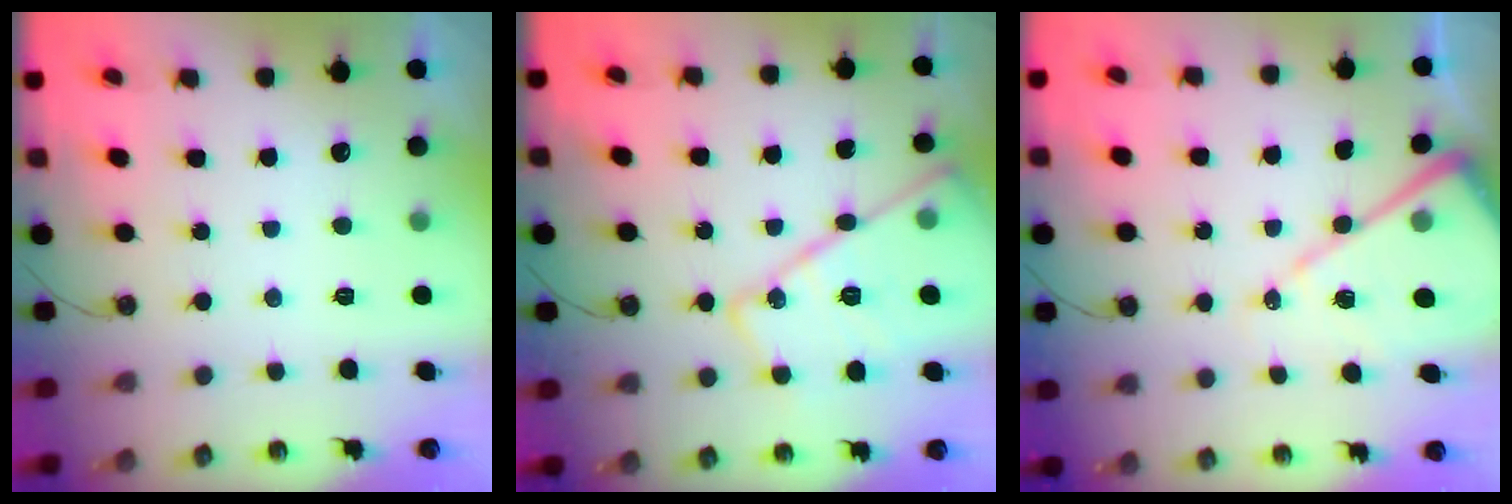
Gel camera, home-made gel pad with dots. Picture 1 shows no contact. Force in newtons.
{"total": 18.1, "press": 18.1, "slide": 1.4}
{"total": 14.0, "press": 13.9, "slide": 1.3}